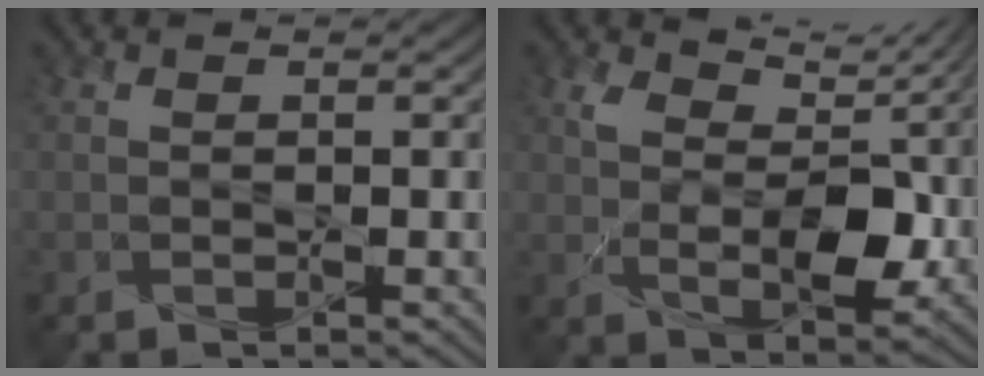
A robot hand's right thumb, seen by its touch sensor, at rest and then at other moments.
{"total": 7.6, "force": [3.5, 3.7, 5.6], "torque": [-0.115, -0.012, 0.065]}